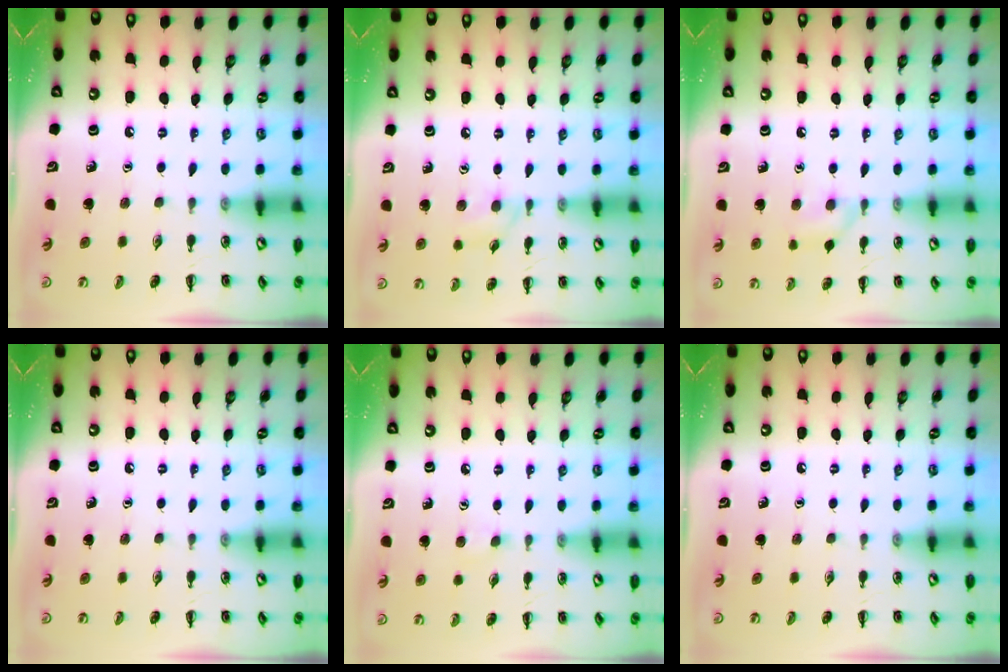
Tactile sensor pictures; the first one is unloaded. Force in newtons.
{"total": 6.9, "press": 6.5, "slide": 2.3}
{"total": 7.1, "press": 6.7, "slide": 2.3}
{"total": 0.0}
{"total": 3.9, "press": 3.6, "slide": 1.6}
{"total": 0.0}